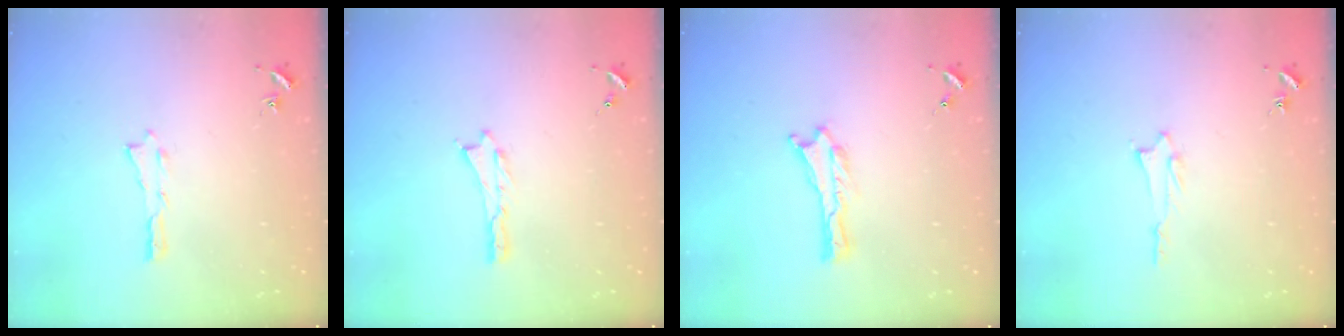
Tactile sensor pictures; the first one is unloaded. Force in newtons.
{"total": 0.0}
{"total": 0.0}
{"total": 1.2, "press": 1.2, "slide": 0.1}